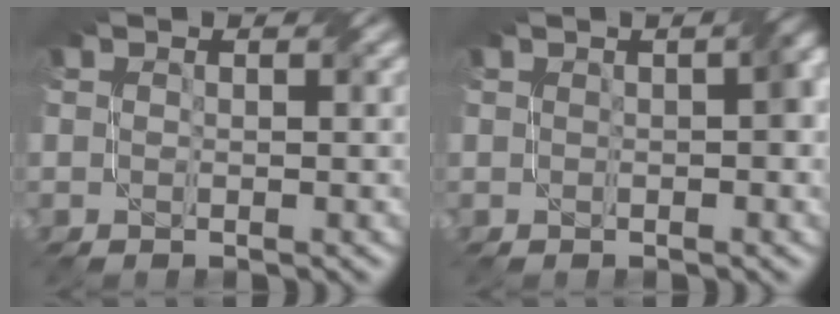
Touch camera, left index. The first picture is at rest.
{"total": 2.5, "force": [0.3, 0.8, 2.4], "torque": [-0.032, 0.011, 0.003]}